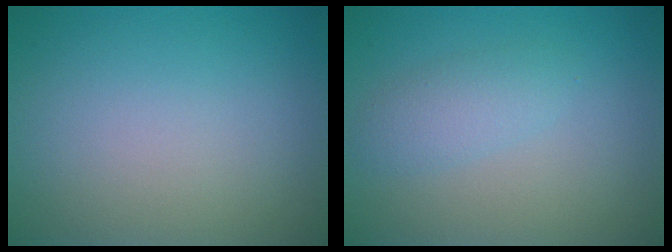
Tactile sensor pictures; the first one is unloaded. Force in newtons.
{"total": 2.0, "press": 2.0, "slide": 0.1}